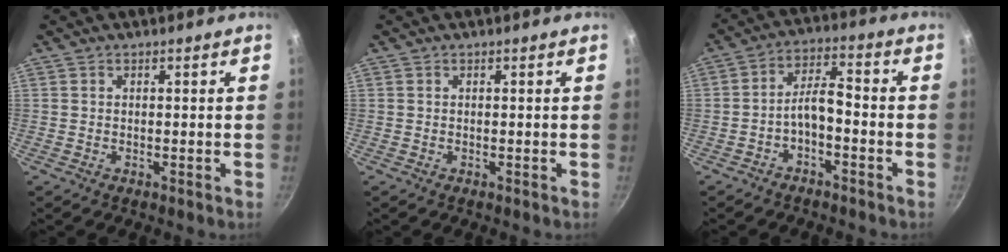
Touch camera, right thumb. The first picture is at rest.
{"total": 0.0}
{"total": 5.9, "force": [-2.8, 2.6, 4.6], "torque": [-0.079, 0.047, -0.050]}